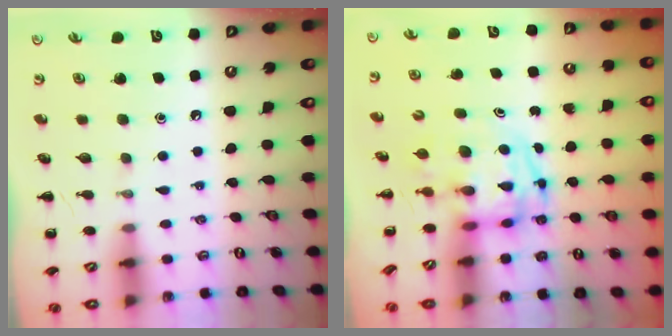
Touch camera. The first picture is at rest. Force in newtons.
{"total": 3.8, "press": 3.7, "slide": 0.7}